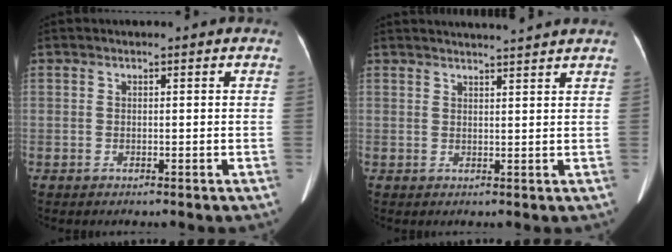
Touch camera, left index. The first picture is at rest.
{"total": 6.5, "force": [6.1, -1.1, 2.0], "torque": [-0.023, 0.013, 0.071]}